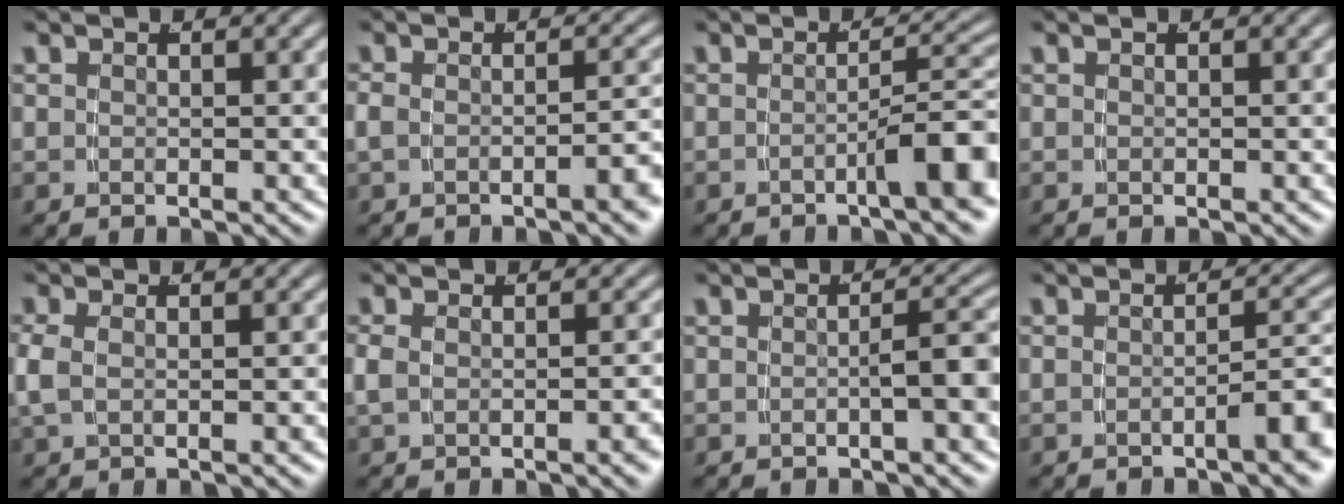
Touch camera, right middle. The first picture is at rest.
{"total": 3.1, "force": [-1.4, 0.8, 2.6], "torque": [-0.042, 0.005, -0.024]}
{"total": 4.8, "force": [-2.1, 0.5, 4.2], "torque": [-0.041, 0.009, -0.037]}
{"total": 0.0}
{"total": 1.7, "force": [-0.2, 0.7, 1.5], "torque": [-0.048, -0.004, 0.005]}
{"total": 1.8, "force": [-0.6, 0.3, 1.6], "torque": [-0.039, 0.002, -0.006]}
{"total": 3.5, "force": [-1.1, 0.5, 3.3], "torque": [-0.030, 0.003, -0.015]}
{"total": 3.5, "force": [-1.6, 0.4, 3.0], "torque": [-0.030, 0.010, -0.032]}